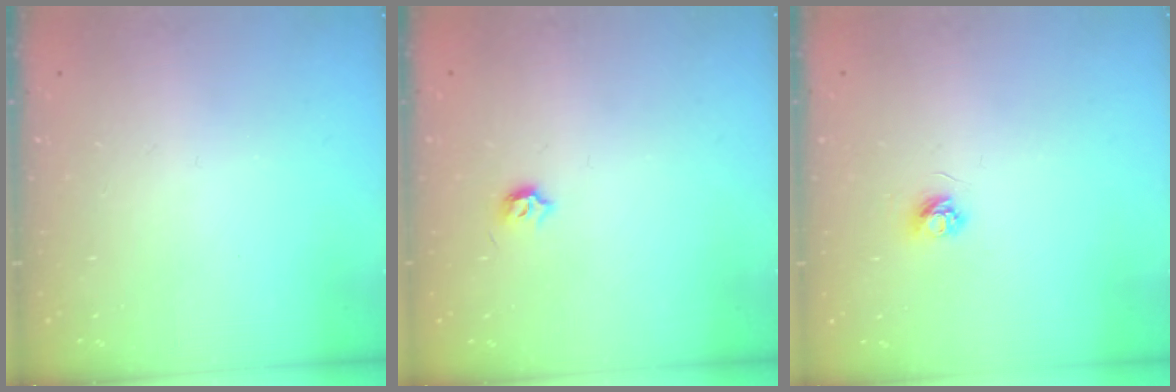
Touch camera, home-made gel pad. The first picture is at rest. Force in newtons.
{"total": 3.9, "press": 3.9, "slide": 0.6}
{"total": 3.4, "press": 3.4, "slide": 0.4}